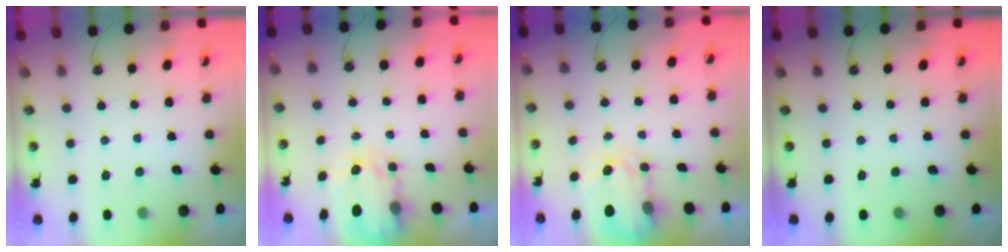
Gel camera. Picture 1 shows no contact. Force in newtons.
{"total": 3.9, "press": 3.9, "slide": 0.3}
{"total": 3.7, "press": 3.6, "slide": 0.5}
{"total": 0.0}